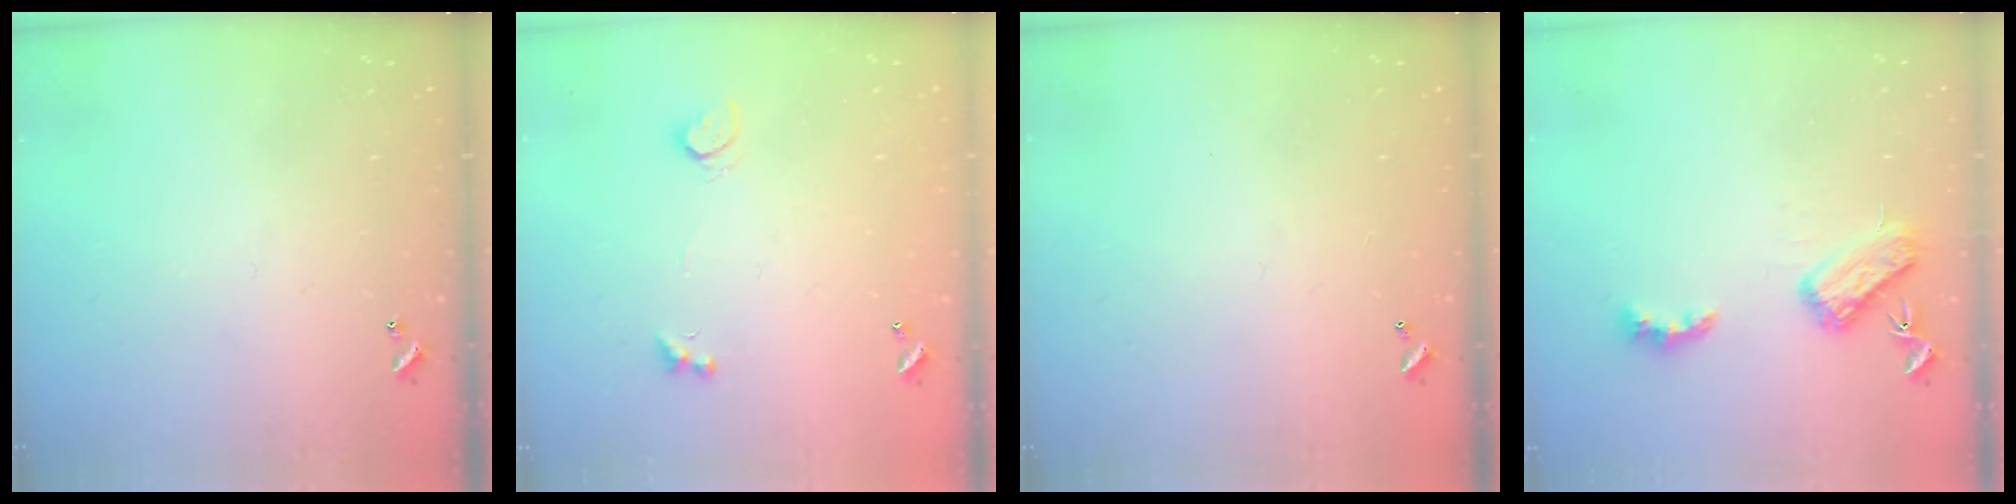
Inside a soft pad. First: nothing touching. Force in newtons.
{"total": 2.6, "press": 2.4, "slide": 1.2}
{"total": 2.9, "press": 2.9, "slide": 0.1}
{"total": 5.3, "press": 5.3, "slide": 0.6}